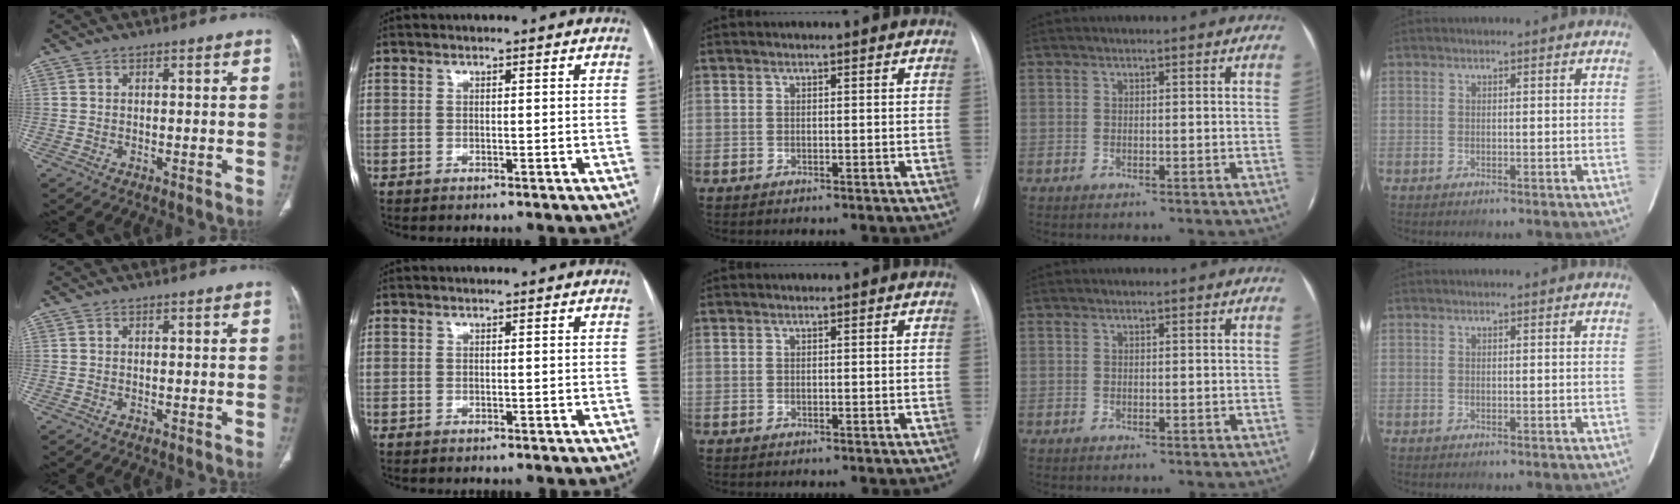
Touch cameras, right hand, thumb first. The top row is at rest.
{}